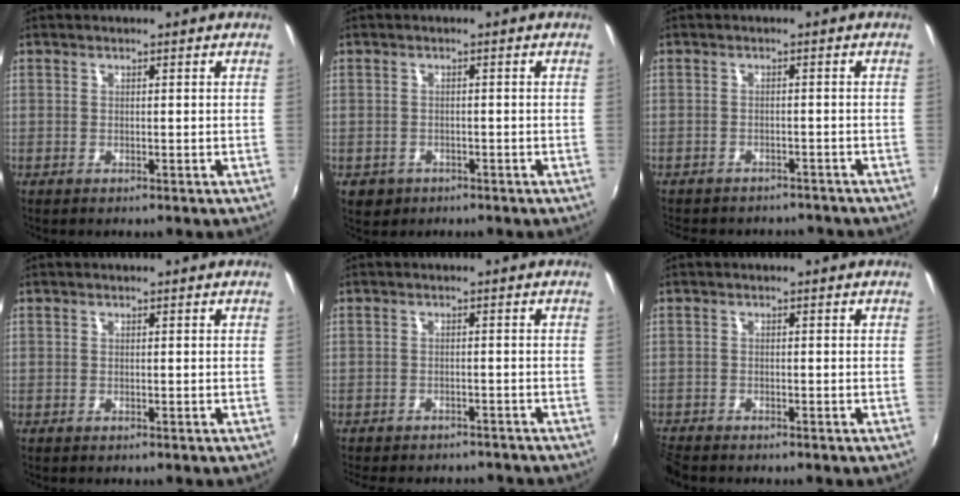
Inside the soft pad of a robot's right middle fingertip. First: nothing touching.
{"total": 3.2, "force": [-1.3, 2.7, 1.1], "torque": [-0.029, -0.004, -0.016]}
{"total": 8.2, "force": [-7.2, 2.9, 2.6], "torque": [-0.063, -0.016, -0.097]}
{"total": 0.0}
{"total": 8.9, "force": [-7.9, 2.9, 3.1], "torque": [-0.076, -0.015, -0.108]}
{"total": 3.8, "force": [-3.6, 0.6, 0.9], "torque": [-0.033, -0.020, -0.072]}